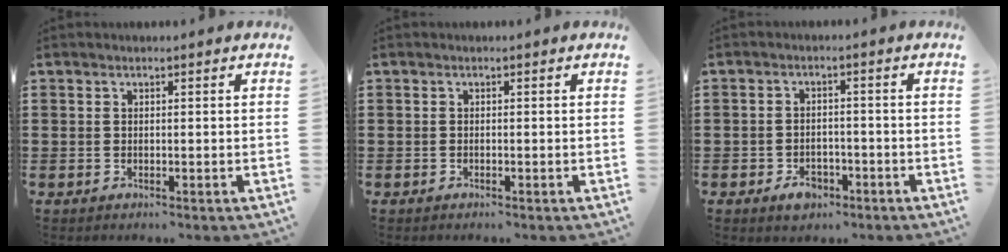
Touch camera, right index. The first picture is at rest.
{"total": 0.0}
{"total": 3.1, "force": [-2.0, 2.0, 1.4], "torque": [-0.019, -0.001, -0.040]}